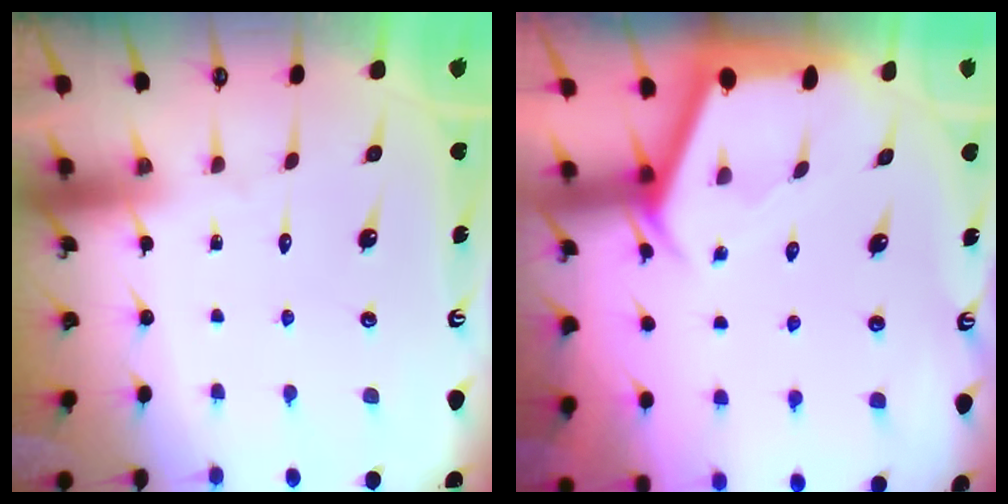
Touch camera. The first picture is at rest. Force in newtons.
{"total": 2.3, "press": 2.3, "slide": 0.3}